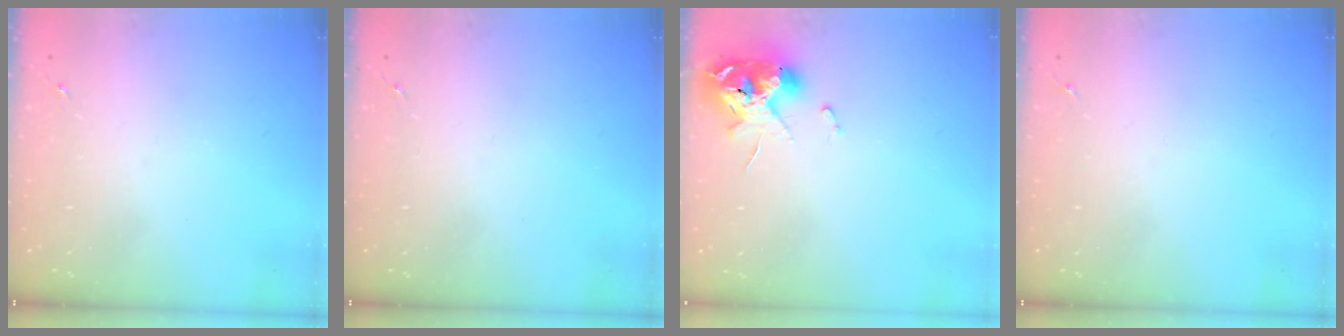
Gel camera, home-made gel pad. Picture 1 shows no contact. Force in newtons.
{"total": 0.0}
{"total": 14.0, "press": 13.9, "slide": 1.7}
{"total": 0.0}